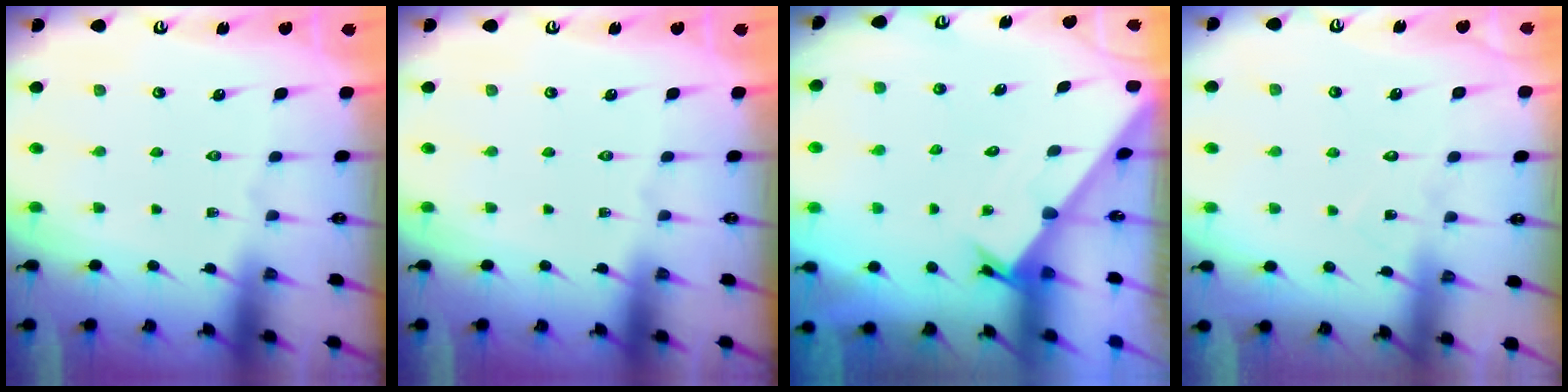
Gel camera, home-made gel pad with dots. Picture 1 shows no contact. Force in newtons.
{"total": 0.0}
{"total": 1.6, "press": 1.5, "slide": 0.1}
{"total": 8.1, "press": 8.1, "slide": 0.4}